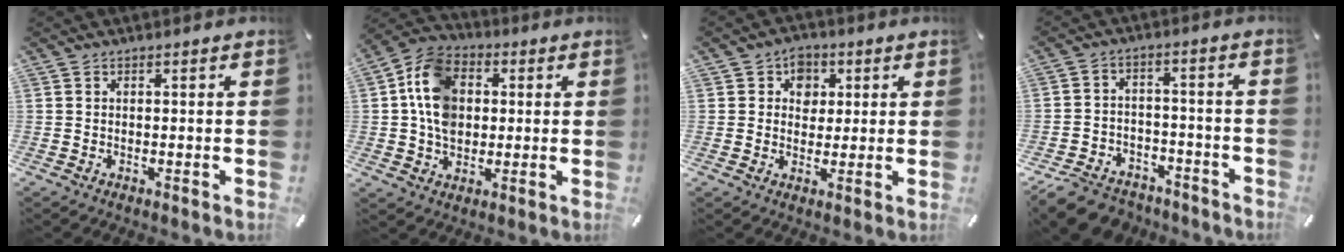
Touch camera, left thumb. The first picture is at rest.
{"total": 11.9, "force": [0.9, 9.7, 6.8], "torque": [-0.148, 0.017, 0.019]}
{"total": 5.5, "force": [1.2, 5.0, 1.9], "torque": [-0.011, 0.001, 0.014]}
{"total": 8.8, "force": [-6.9, 4.7, 2.7], "torque": [-0.049, 0.041, -0.128]}